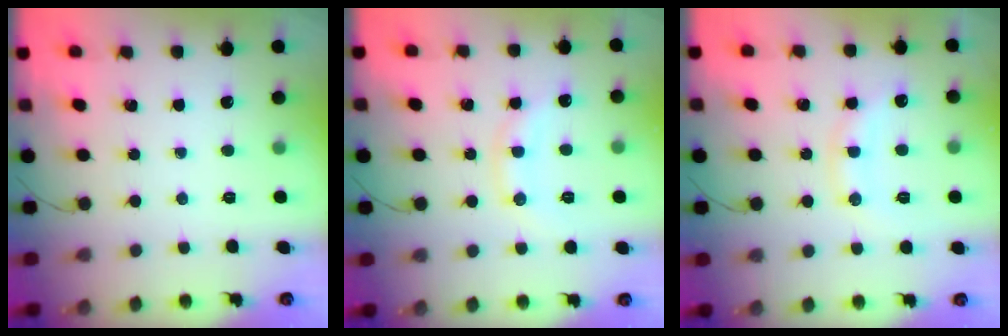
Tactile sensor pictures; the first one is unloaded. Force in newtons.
{"total": 8.4, "press": 8.4, "slide": 0.3}
{"total": 11.8, "press": 11.7, "slide": 0.8}